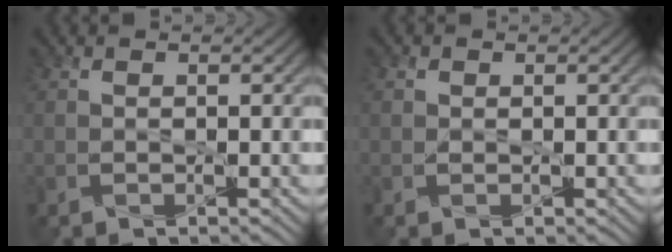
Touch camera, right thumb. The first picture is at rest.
{"total": 0.7, "force": [0.2, 0.7, 0.1], "torque": [0.000, 0.000, 0.000]}